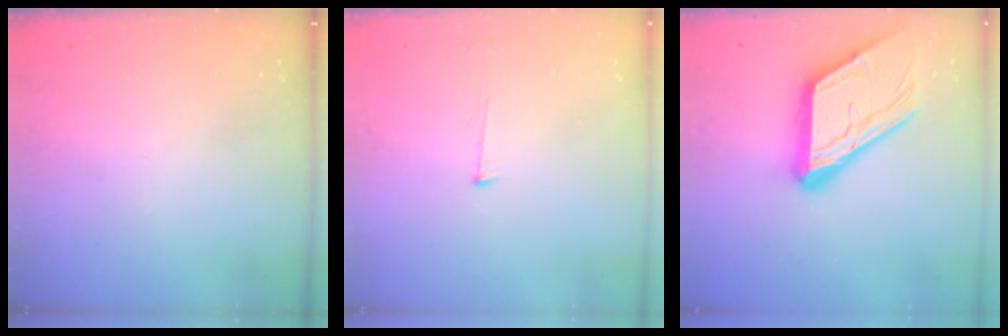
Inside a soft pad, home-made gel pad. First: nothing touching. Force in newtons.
{"total": 4.0, "press": 4.0, "slide": 0.2}
{"total": 18.5, "press": 18.4, "slide": 1.9}